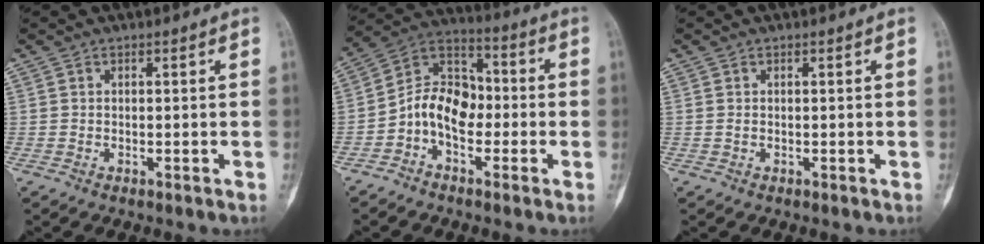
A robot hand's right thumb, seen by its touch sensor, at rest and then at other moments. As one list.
[{"total": 10.7, "force": [-2.7, 7.3, 7.3], "torque": [-0.102, 0.049, -0.064]}, {"total": 0.0}]